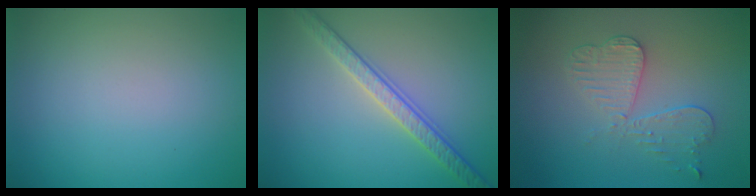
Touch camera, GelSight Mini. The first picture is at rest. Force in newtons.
{"total": 3.5, "press": 3.2, "slide": 1.3}
{"total": 3.7, "press": 3.3, "slide": 1.5}